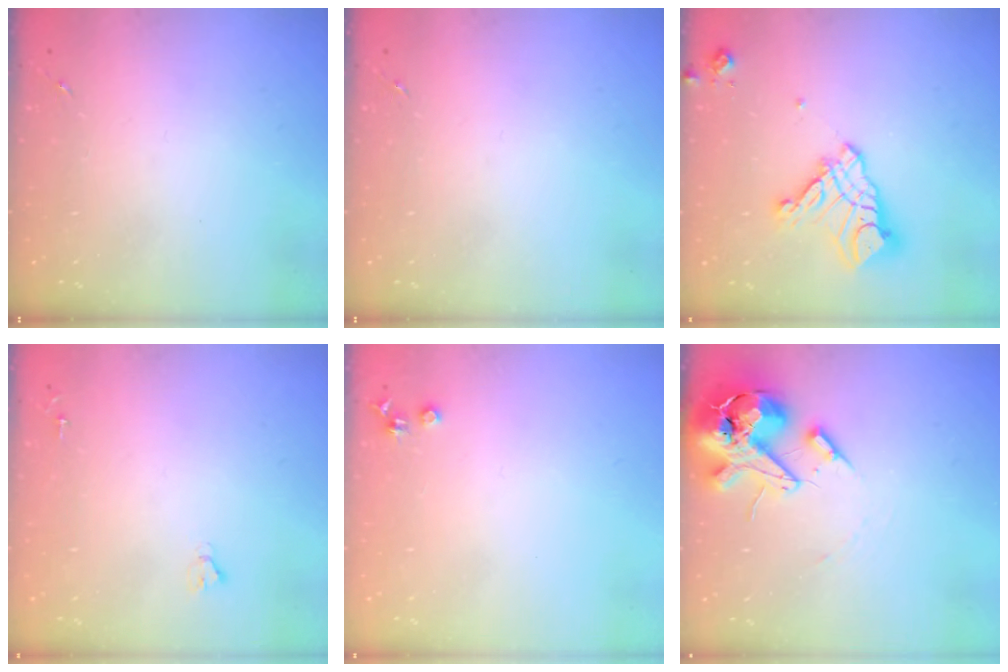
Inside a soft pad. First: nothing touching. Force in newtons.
{"total": 0.0}
{"total": 14.4, "press": 14.3, "slide": 1.5}
{"total": 1.8, "press": 1.8, "slide": 0.1}
{"total": 3.6, "press": 3.5, "slide": 0.5}
{"total": 16.2, "press": 16.0, "slide": 2.7}